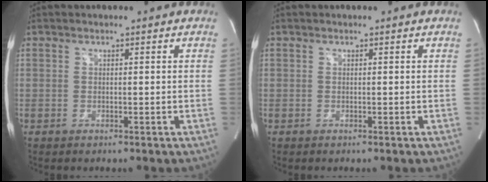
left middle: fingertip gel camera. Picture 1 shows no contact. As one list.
[{"total": 0.0}]